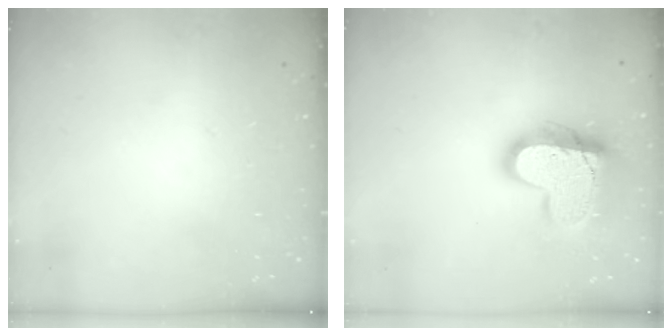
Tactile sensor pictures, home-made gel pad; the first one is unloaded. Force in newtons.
{"total": 19.1, "press": 19.0, "slide": 1.8}